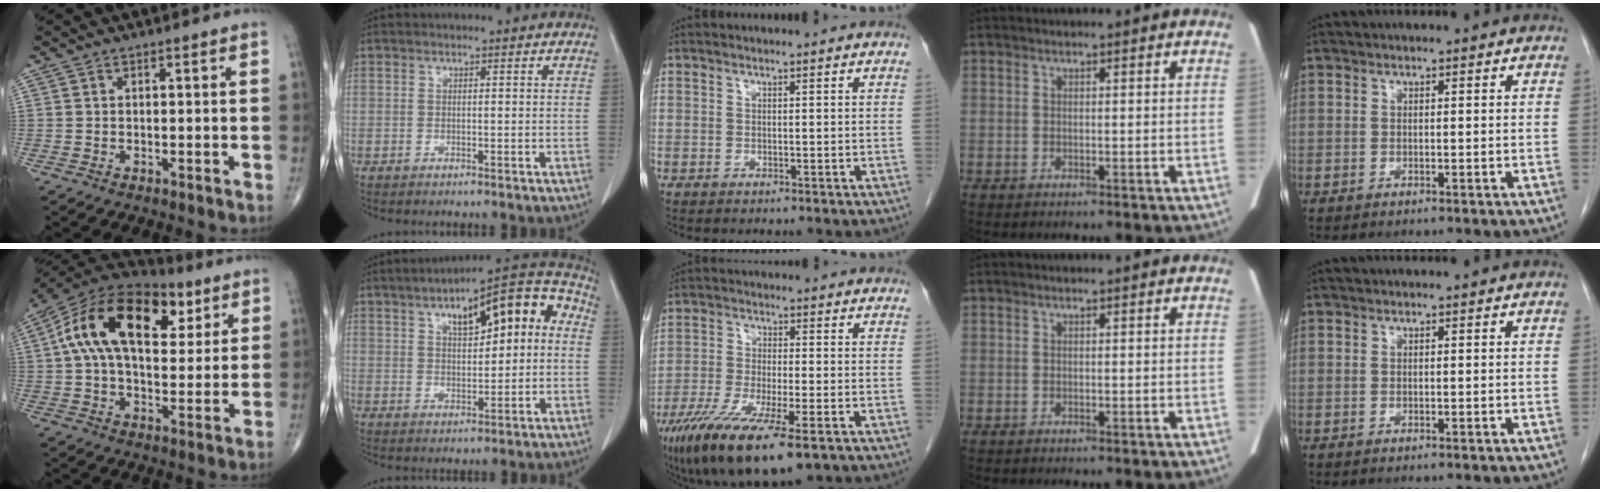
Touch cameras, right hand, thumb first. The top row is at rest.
{"thumb": {"total": 23.1, "force": [7.6, 13.1, 17.4], "torque": [-0.293, 0.017, 0.118]}, "index": {"total": 14.4, "force": [3.5, 5.3, 12.9], "torque": [-0.171, 0.045, 0.046]}, "middle": {"total": 14.8, "force": [-9.1, 2.7, 11.3], "torque": [-0.209, -0.044, -0.153]}}